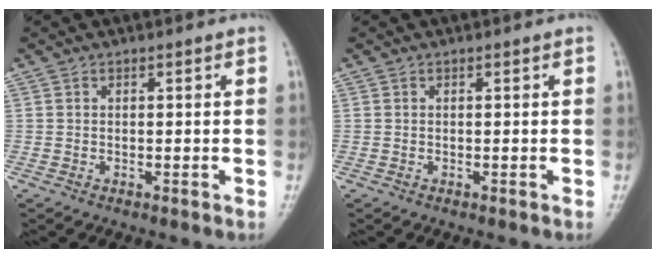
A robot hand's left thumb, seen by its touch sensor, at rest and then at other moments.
{"total": 0.0}